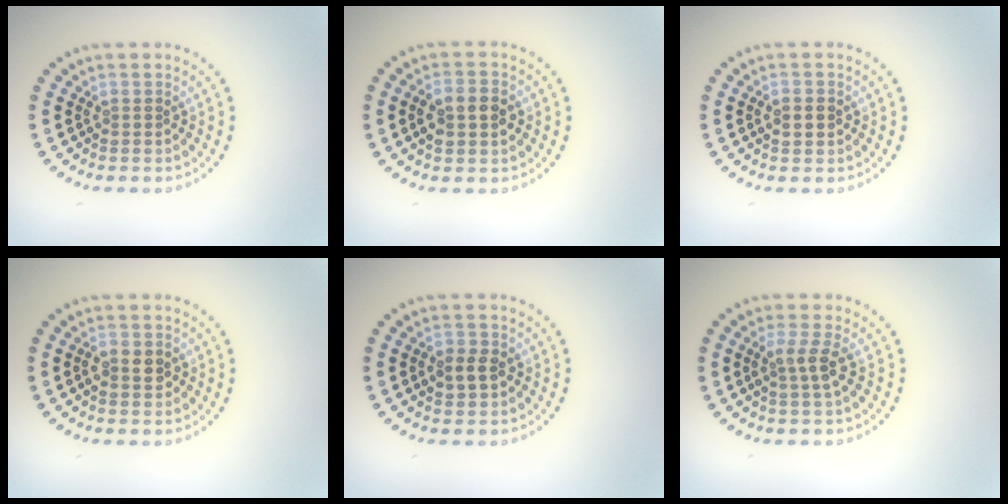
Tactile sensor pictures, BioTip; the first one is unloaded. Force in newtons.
{"total": 3.6, "press": 3.6, "slide": 0.3}
{"total": 2.2, "press": 2.2, "slide": 0.1}
{"total": 2.1, "press": 2.0, "slide": 0.3}
{"total": 2.4, "press": 2.3, "slide": 0.4}
{"total": 2.4, "press": 2.1, "slide": 1.0}